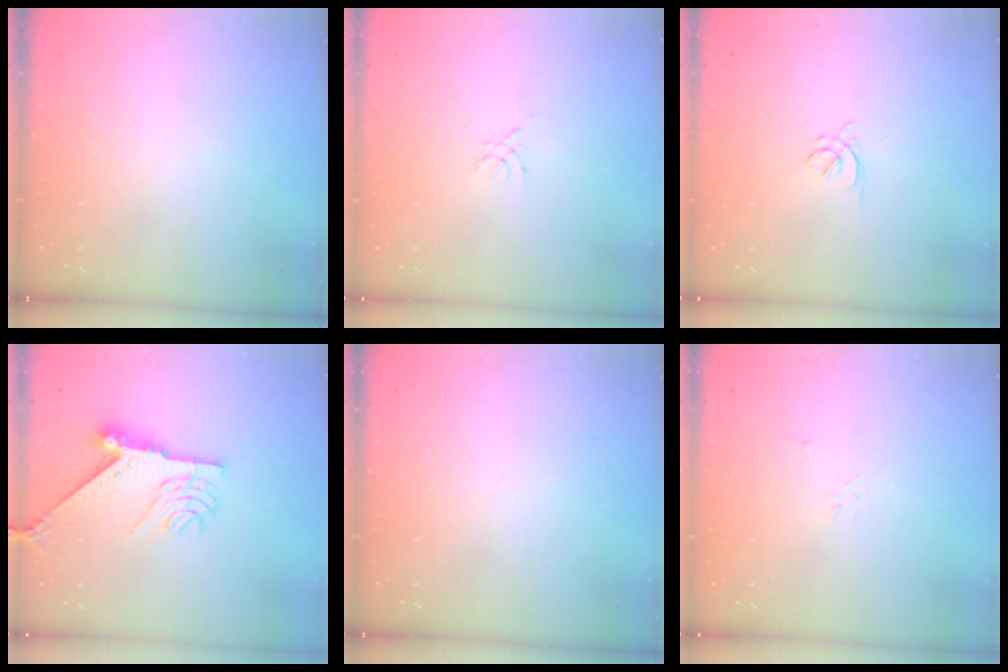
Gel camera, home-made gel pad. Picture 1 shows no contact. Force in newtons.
{"total": 1.4, "press": 1.4, "slide": 0.3}
{"total": 2.5, "press": 2.4, "slide": 0.6}
{"total": 13.4, "press": 13.4, "slide": 1.2}
{"total": 0.0}
{"total": 2.7, "press": 2.7, "slide": 0.3}